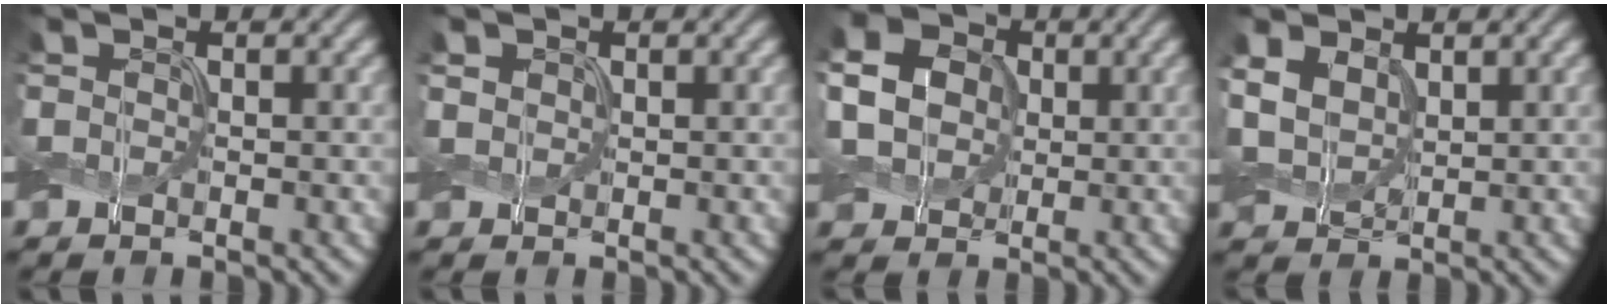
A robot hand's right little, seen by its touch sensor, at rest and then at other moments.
{"total": 0.8, "force": [0.4, 0.7, 0.2], "torque": [-0.008, 0.001, 0.008]}
{"total": 5.3, "force": [0.7, 4.4, 2.9], "torque": [-0.089, 0.013, 0.001]}
{"total": 4.1, "force": [1.5, 2.8, 2.5], "torque": [-0.069, 0.003, 0.024]}